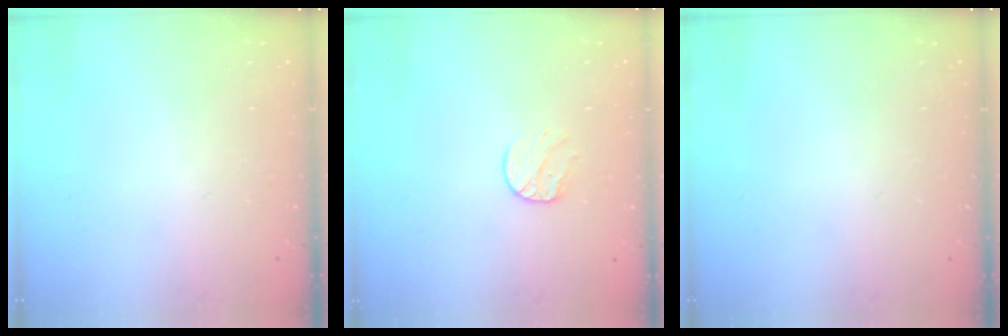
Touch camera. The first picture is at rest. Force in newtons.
{"total": 8.0, "press": 8.0, "slide": 0.7}
{"total": 0.0}